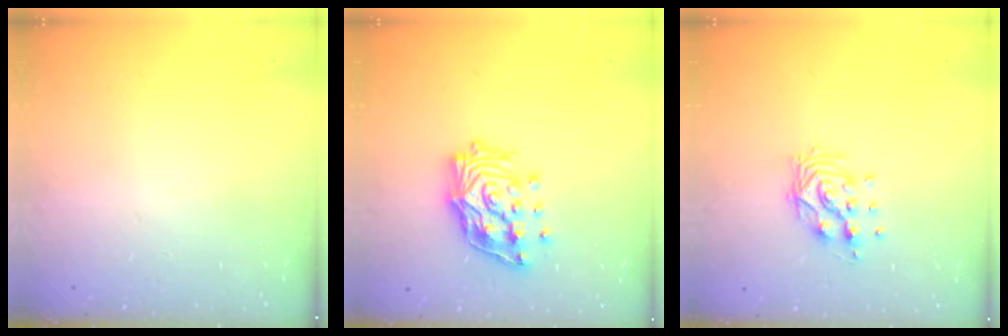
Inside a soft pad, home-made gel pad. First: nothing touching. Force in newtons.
{"total": 17.0, "press": 16.9, "slide": 2.0}
{"total": 9.8, "press": 9.8, "slide": 0.7}